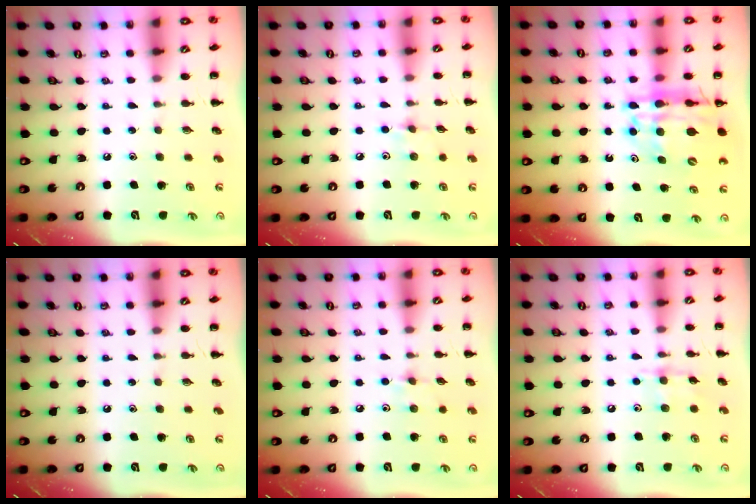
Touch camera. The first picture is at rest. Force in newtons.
{"total": 5.9, "press": 5.7, "slide": 1.7}
{"total": 16.5, "press": 15.9, "slide": 4.4}
{"total": 0.0}
{"total": 5.5, "press": 5.2, "slide": 1.5}
{"total": 6.2, "press": 6.1, "slide": 0.6}